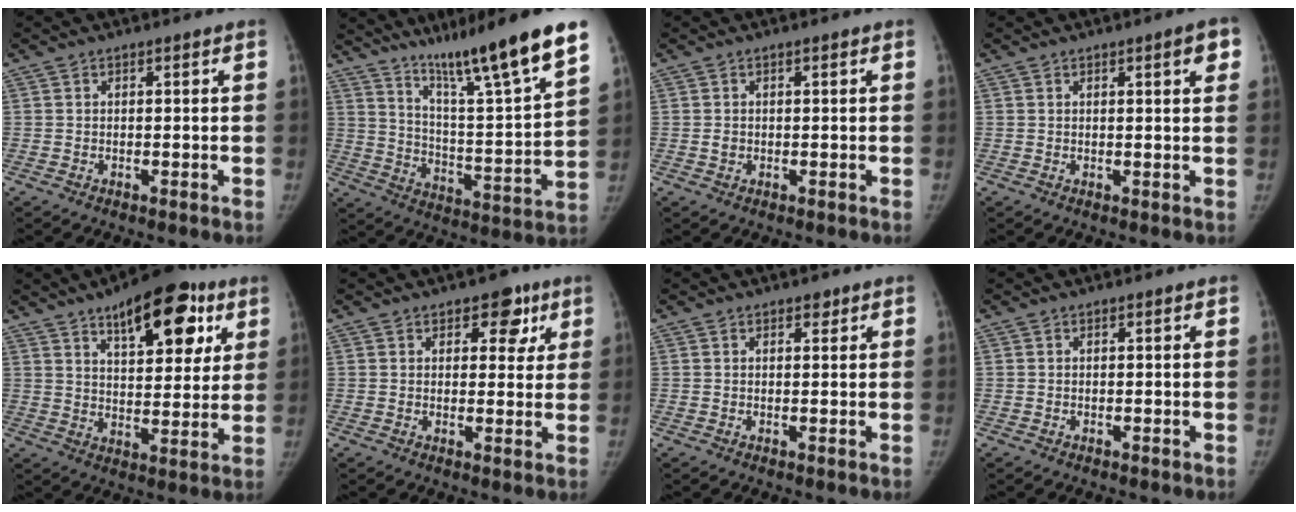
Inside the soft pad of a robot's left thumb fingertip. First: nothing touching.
{"total": 22.2, "force": [16.3, 1.3, 15.0], "torque": [-0.209, -0.075, 0.262]}
{"total": 1.0, "force": [0.0, 0.8, 0.5], "torque": [-0.001, 0.002, 0.002]}
{"total": 3.8, "force": [1.7, 0.7, 3.4], "torque": [-0.036, -0.003, 0.020]}
{"total": 17.6, "force": [9.3, 7.8, 12.7], "torque": [-0.128, -0.026, 0.135]}
{"total": 6.1, "force": [3.2, 3.9, 3.5], "torque": [0.000, -0.009, 0.035]}
{"total": 1.0, "force": [0.7, 0.6, 0.4], "torque": [0.003, -0.003, 0.008]}
{"total": 0.0}